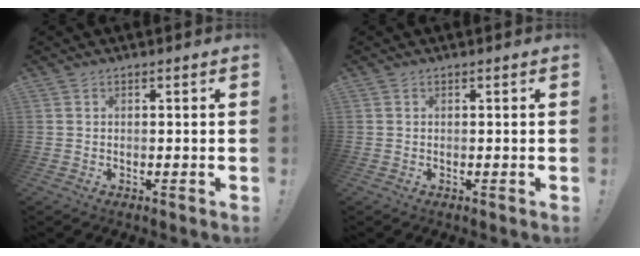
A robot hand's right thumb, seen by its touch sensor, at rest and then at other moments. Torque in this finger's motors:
{"motor_torque": [0.04, 0.04, -0.01, 0.01, 0.06]}